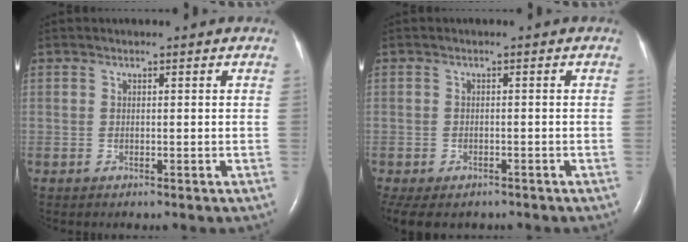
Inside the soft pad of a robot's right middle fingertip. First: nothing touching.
{"total": 9.0, "force": [-6.3, 5.0, 4.0], "torque": [-0.094, -0.012, -0.081]}